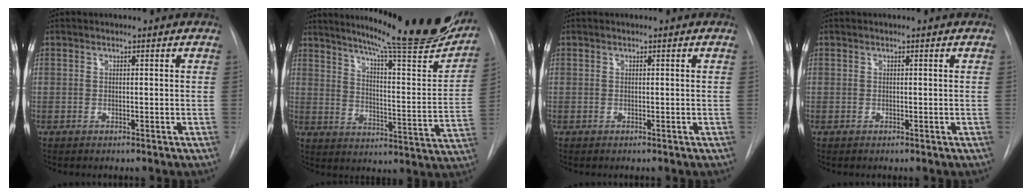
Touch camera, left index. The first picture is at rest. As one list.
[{"total": 24.4, "force": [20.7, 1.8, 12.8], "torque": [-0.189, -0.073, 0.266]}, {"total": 0.0}, {"total": 0.0}]